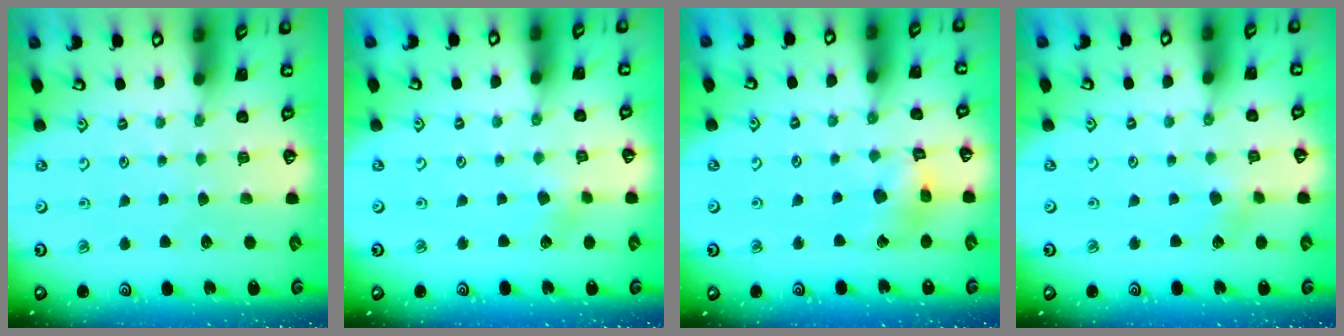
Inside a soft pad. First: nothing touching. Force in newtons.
{"total": 2.0, "press": 1.9, "slide": 0.3}
{"total": 9.0, "press": 9.0, "slide": 1.0}
{"total": 2.0, "press": 1.9, "slide": 0.3}